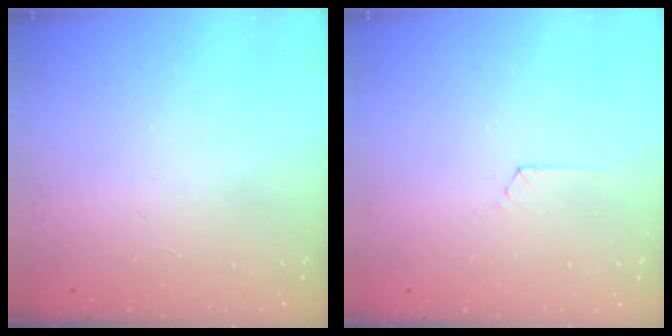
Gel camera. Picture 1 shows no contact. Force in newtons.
{"total": 2.2, "press": 2.2, "slide": 0.3}